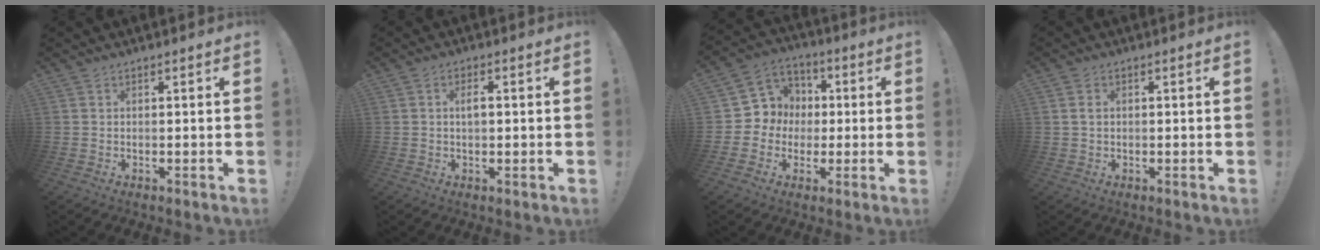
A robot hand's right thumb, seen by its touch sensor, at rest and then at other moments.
{"total": 2.7, "force": [0.4, 0.9, 2.5], "torque": [-0.042, 0.003, 0.004]}
{"total": 8.7, "force": [-1.3, 8.5, 1.5], "torque": [-0.025, 0.012, -0.014]}
{"total": 2.0, "force": [0.6, 1.4, 1.4], "torque": [-0.027, 0.003, 0.011]}